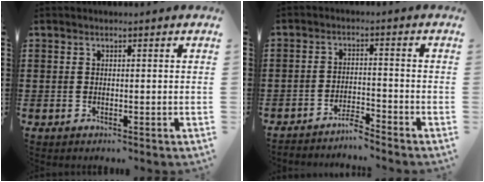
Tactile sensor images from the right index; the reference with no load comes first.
{"total": 3.2, "force": [-3.2, 0.0, 0.3], "torque": [-0.011, 0.001, -0.067]}